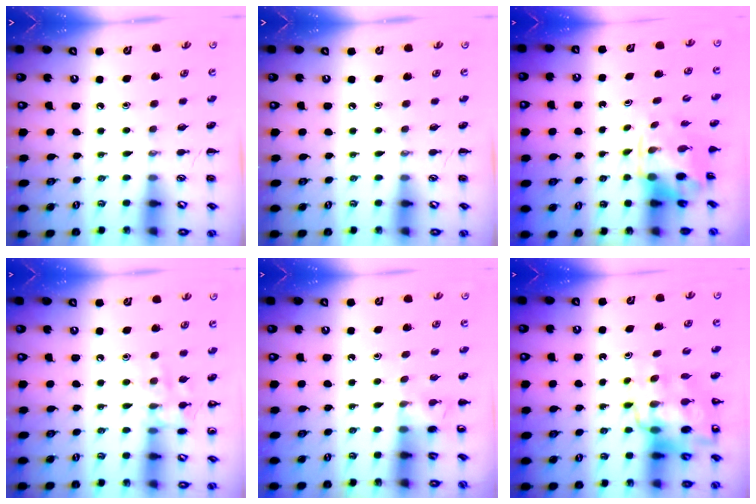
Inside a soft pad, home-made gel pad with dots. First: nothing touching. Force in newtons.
{"total": 0.0}
{"total": 3.9, "press": 3.7, "slide": 1.1}
{"total": 9.8, "press": 9.8, "slide": 1.0}
{"total": 4.8, "press": 4.6, "slide": 1.3}
{"total": 14.4, "press": 13.8, "slide": 3.9}